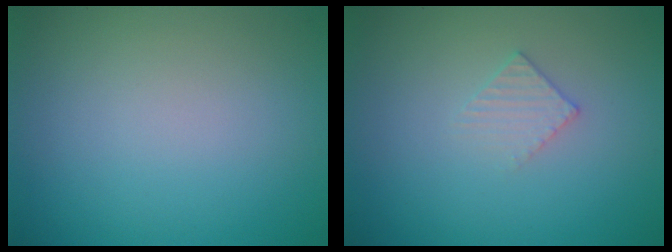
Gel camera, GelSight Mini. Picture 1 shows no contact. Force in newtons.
{"total": 1.4, "press": 1.4, "slide": 0.2}